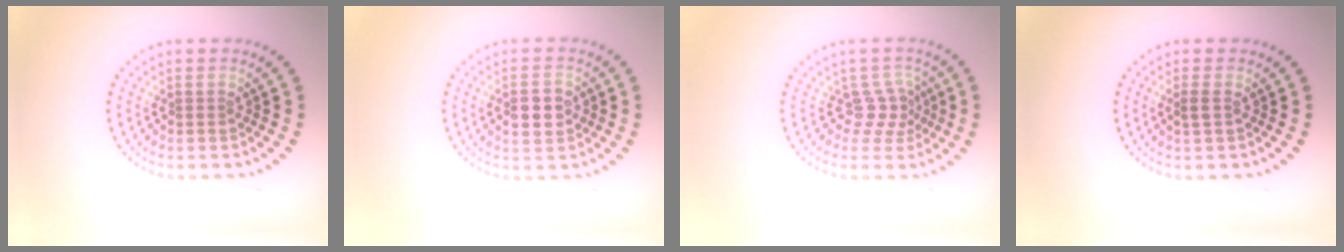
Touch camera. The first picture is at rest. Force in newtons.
{"total": 2.9, "press": 2.9, "slide": 0.0}
{"total": 2.3, "press": 1.5, "slide": 1.7}
{"total": 0.9, "press": 0.8, "slide": 0.4}